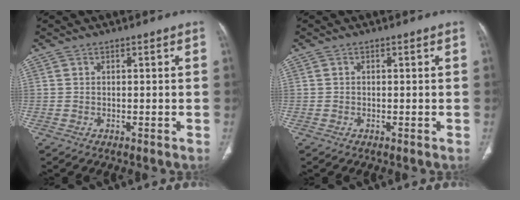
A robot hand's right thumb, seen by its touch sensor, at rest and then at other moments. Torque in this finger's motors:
{"motor_torque": [-0.42, 0.52, -0.27, 0.14, -0.03]}